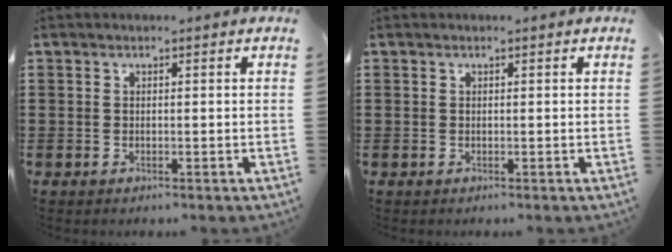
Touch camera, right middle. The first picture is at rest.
{"total": 0.0}